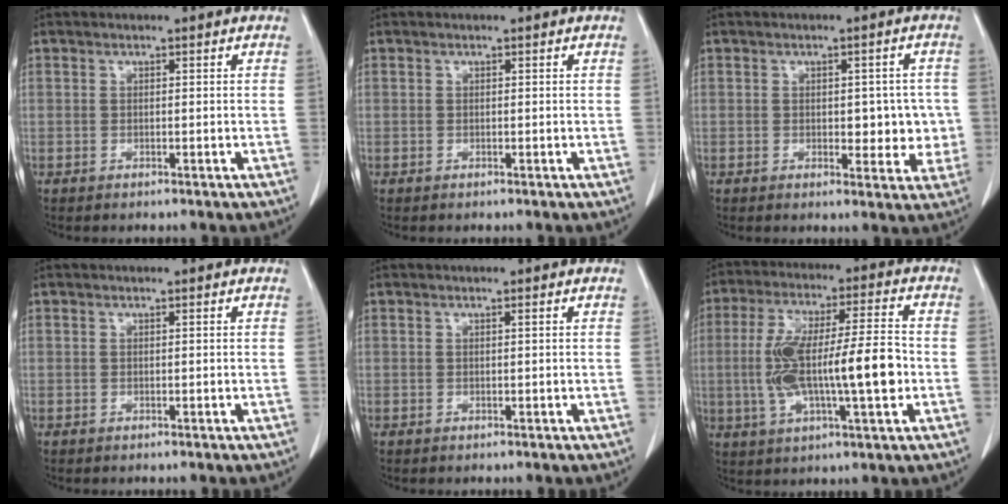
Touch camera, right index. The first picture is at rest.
{"total": 0.0}
{"total": 5.6, "force": [-0.2, 3.2, 4.6], "torque": [-0.040, 0.010, 0.004]}
{"total": 0.0}
{"total": 0.0}
{"total": 15.2, "force": [-1.7, 2.9, 14.8], "torque": [-0.279, 0.016, -0.023]}